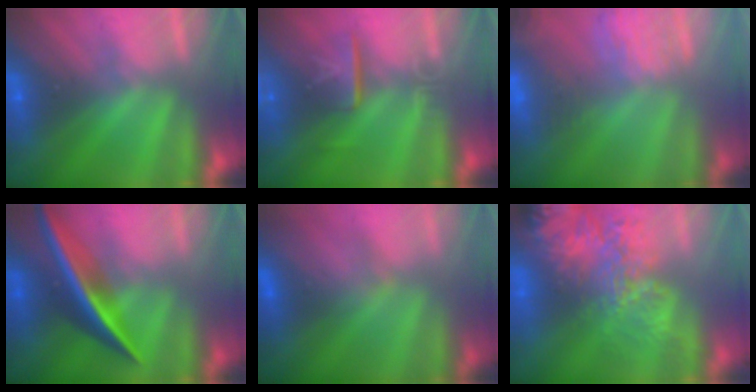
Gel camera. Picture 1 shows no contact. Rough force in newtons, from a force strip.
{"total": 7.8}
{"total": 4.8}
{"total": 2.7}
{"total": 3.7}
{"total": 8.8}